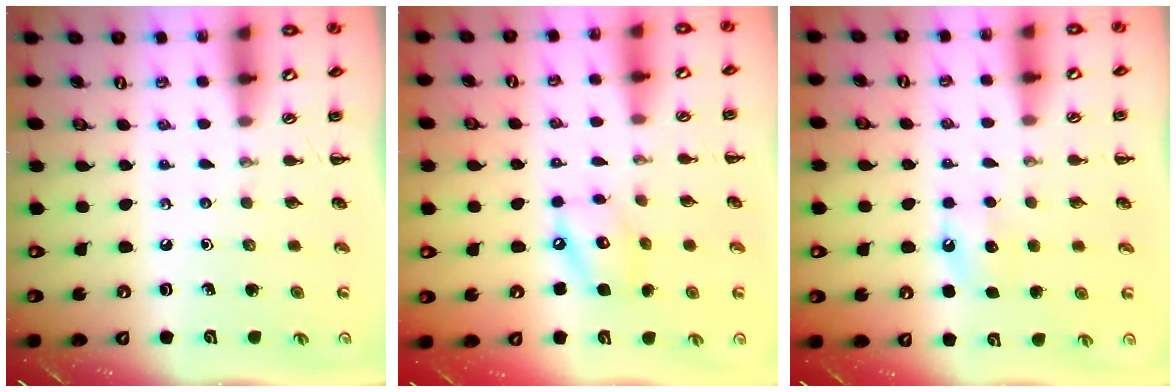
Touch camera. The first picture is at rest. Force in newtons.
{"total": 9.2, "press": 9.1, "slide": 1.2}
{"total": 6.8, "press": 6.6, "slide": 1.8}